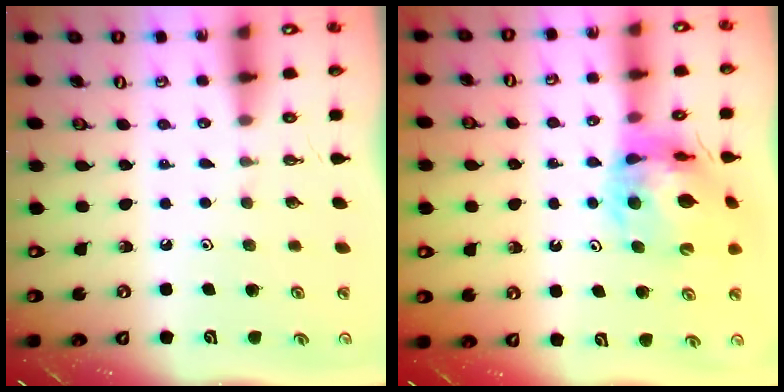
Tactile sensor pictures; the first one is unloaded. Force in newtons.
{"total": 14.7, "press": 14.6, "slide": 1.6}